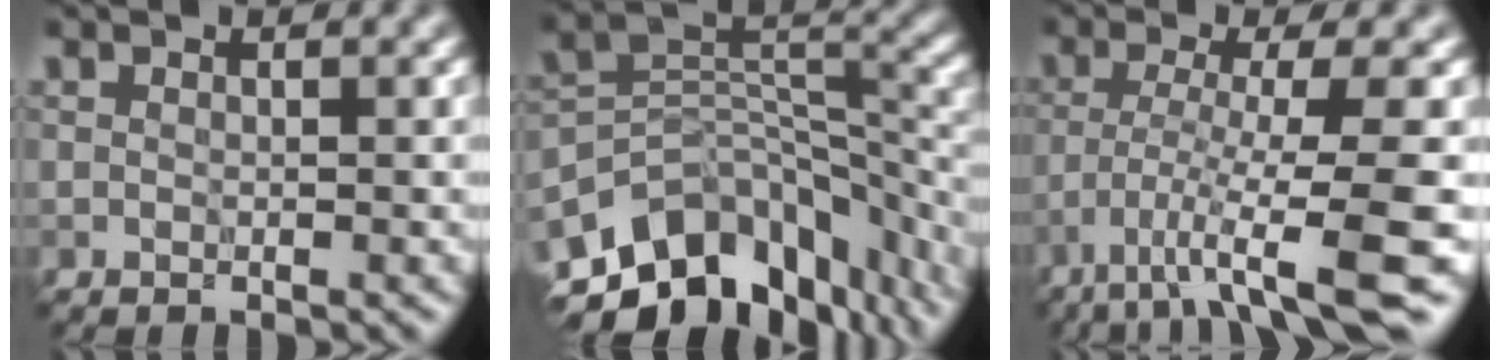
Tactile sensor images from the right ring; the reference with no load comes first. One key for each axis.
{"total": 11.5, "fx": -6.9, "fy": 7.1, "fz": 5.9, "tx": -0.111, "ty": -0.003, "tz": -0.106}
{"total": 8.1, "fx": -4.4, "fy": 0.8, "fz": 6.8, "tx": -0.104, "ty": -0.005, "tz": -0.075}